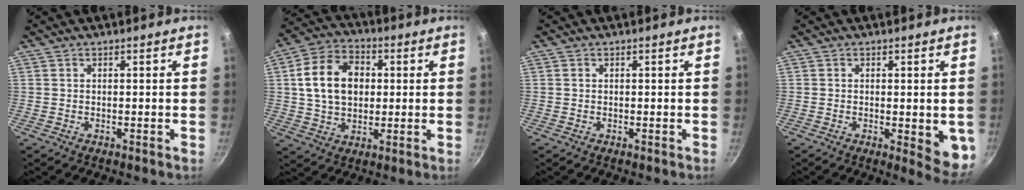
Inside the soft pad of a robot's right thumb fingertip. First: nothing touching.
{"total": 13.7, "force": [2.0, 10.1, 9.1], "torque": [-0.138, 0.014, 0.028]}
{"total": 0.0}
{"total": 6.9, "force": [-0.9, 2.4, 6.4], "torque": [-0.065, -0.009, -0.008]}